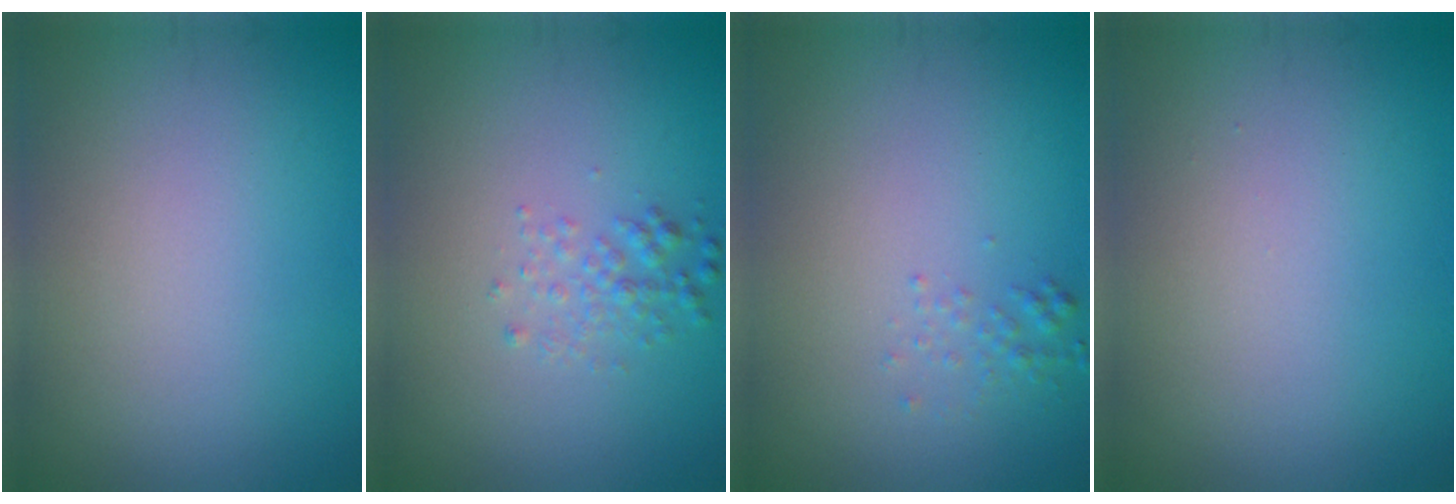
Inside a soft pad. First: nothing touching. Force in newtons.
{"total": 1.6, "press": 1.6, "slide": 0.0}
{"total": 1.0, "press": 1.0, "slide": 0.0}
{"total": 0.0}